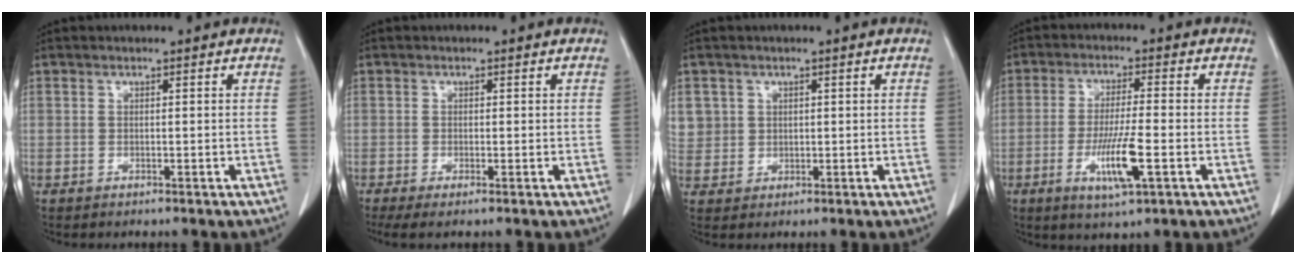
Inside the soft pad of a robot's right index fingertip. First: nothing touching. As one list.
[{"total": 2.3, "force": [-1.2, 0.5, 1.9], "torque": [-0.035, -0.008, -0.020]}, {"total": 4.2, "force": [1.6, 3.9, 0.2], "torque": [0.006, 0.005, 0.036]}, {"total": 8.2, "force": [-2.8, 0.5, 7.7], "torque": [-0.146, -0.016, -0.049]}]